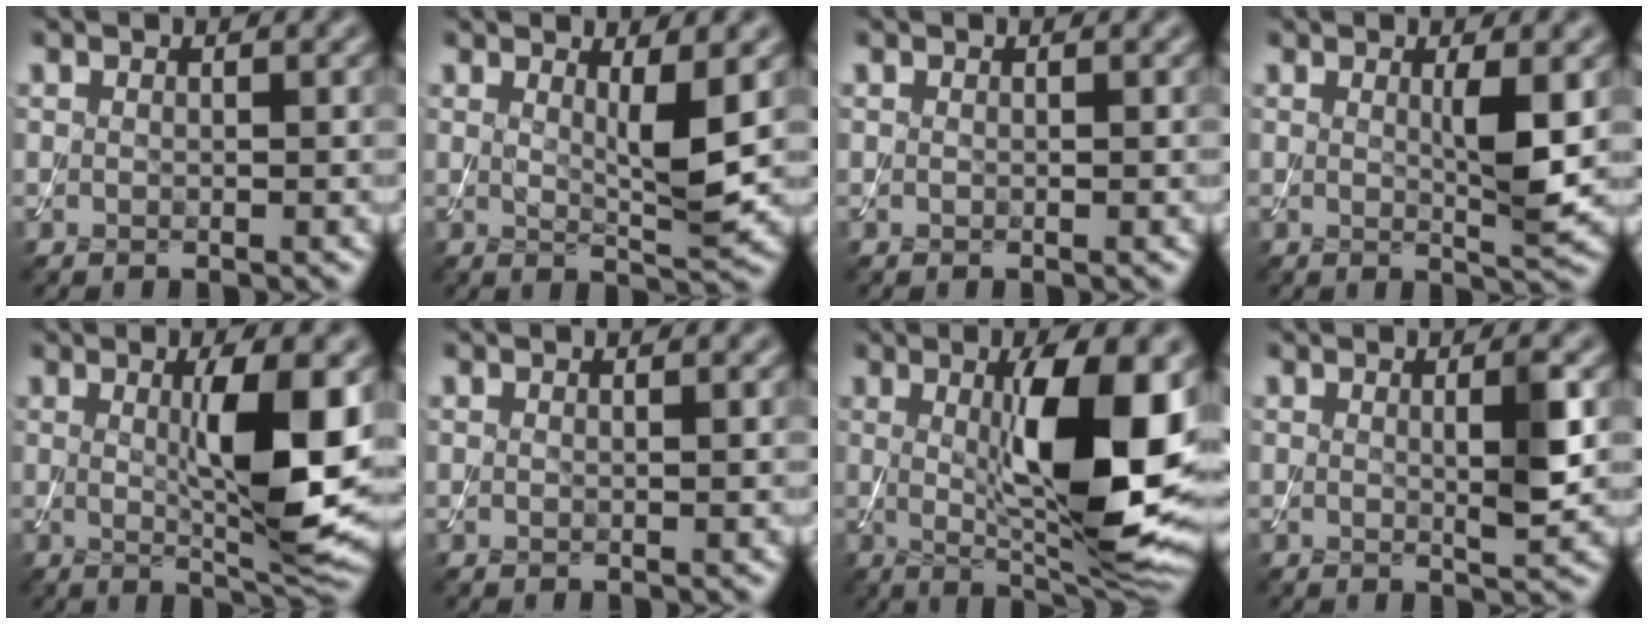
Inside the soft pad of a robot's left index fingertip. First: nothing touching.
{"total": 3.5, "force": [1.0, 0.6, 3.3], "torque": [-0.055, -0.015, 0.018]}
{"total": 0.0}
{"total": 3.2, "force": [0.5, 0.5, 3.2], "torque": [-0.053, -0.010, 0.009]}
{"total": 8.3, "force": [0.7, 1.7, 8.1], "torque": [-0.116, -0.015, 0.017]}
{"total": 0.0}
{"total": 12.1, "force": [1.1, 3.2, 11.6], "torque": [-0.170, -0.010, 0.025]}
{"total": 2.9, "force": [0.4, 0.3, 2.8], "torque": [-0.043, -0.006, 0.004]}